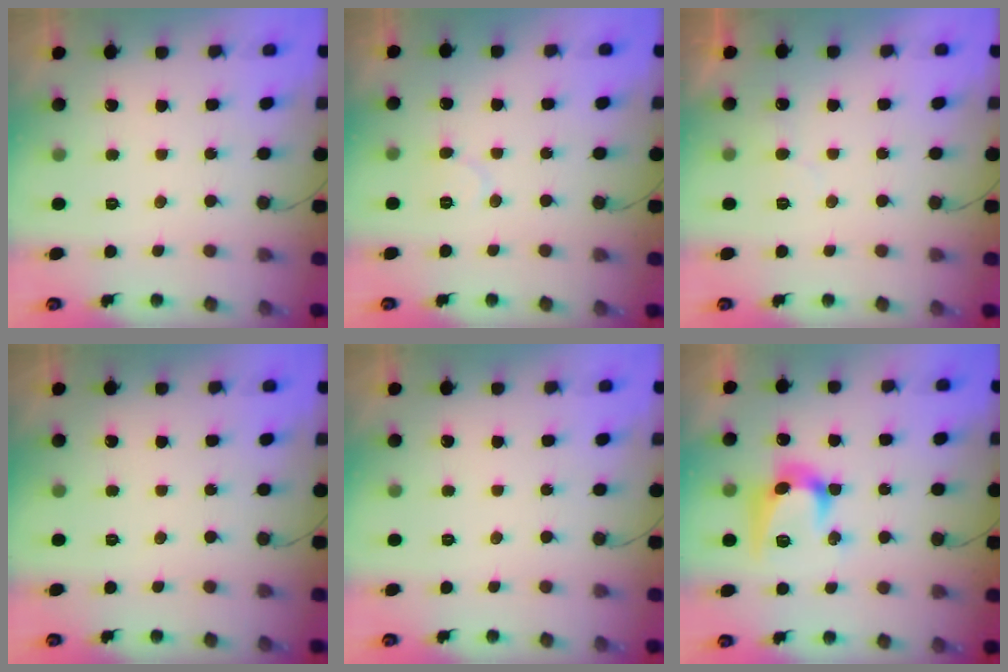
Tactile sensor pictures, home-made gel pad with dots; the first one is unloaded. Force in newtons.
{"total": 5.7, "press": 5.7, "slide": 0.5}
{"total": 5.3, "press": 5.3, "slide": 0.4}
{"total": 0.0}
{"total": 0.0}
{"total": 13.5, "press": 13.5, "slide": 0.7}